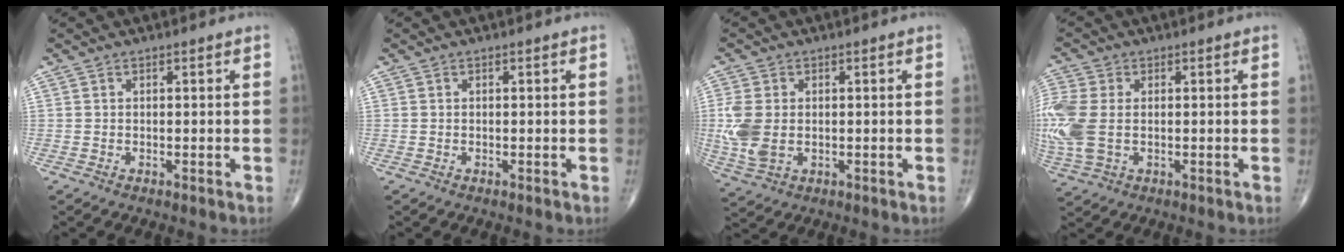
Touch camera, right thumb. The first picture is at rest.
{"total": 0.0}
{"total": 7.7, "force": [-0.2, 5.1, 5.7], "torque": [-0.143, -0.005, 0.001]}
{"total": 11.5, "force": [-0.1, 7.4, 8.7], "torque": [-0.249, 0.003, 0.004]}